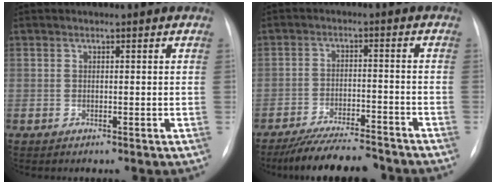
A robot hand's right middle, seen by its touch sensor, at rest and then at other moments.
{"total": 12.3, "force": [-11.1, 1.9, 5.0], "torque": [-0.080, -0.003, -0.166]}